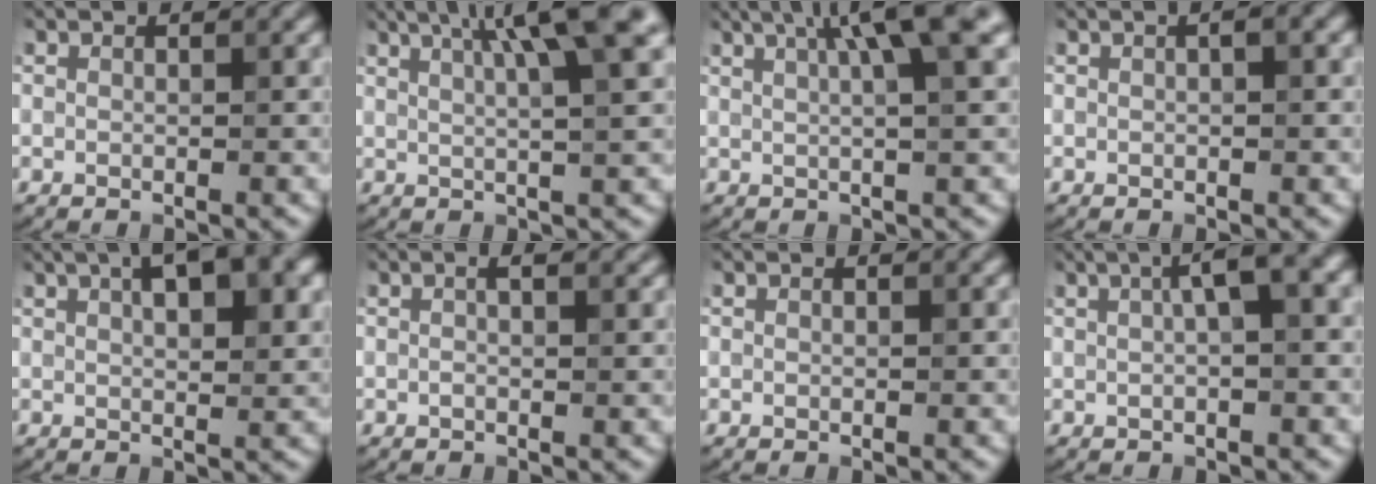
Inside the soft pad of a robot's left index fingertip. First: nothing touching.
{"total": 8.8, "force": [3.9, 2.0, 7.6], "torque": [-0.070, 0.035, 0.037]}
{"total": 7.1, "force": [2.9, 1.4, 6.3], "torque": [-0.064, 0.028, 0.034]}
{"total": 0.8, "force": [0.1, 0.1, 0.8], "torque": [-0.013, 0.003, 0.003]}
{"total": 6.5, "force": [3.0, 2.4, 5.3], "torque": [-0.066, 0.018, 0.035]}
{"total": 1.5, "force": [0.5, 0.4, 1.4], "torque": [-0.027, 0.001, 0.000]}
{"total": 0.0}
{"total": 4.2, "force": [1.2, 0.9, 4.0], "torque": [-0.062, 0.016, 0.016]}